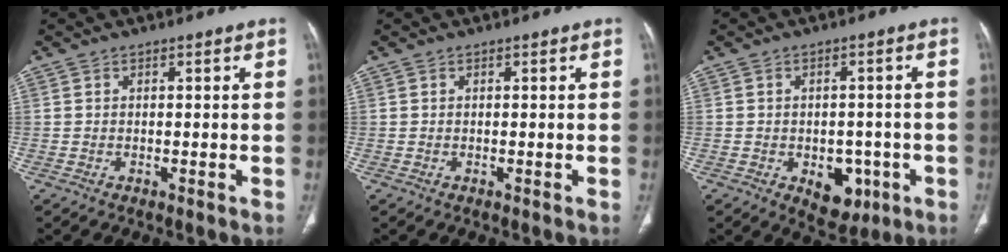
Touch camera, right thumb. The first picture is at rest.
{"total": 0.0}
{"total": 7.6, "force": [-2.7, 5.1, 5.0], "torque": [-0.033, 0.011, -0.024]}